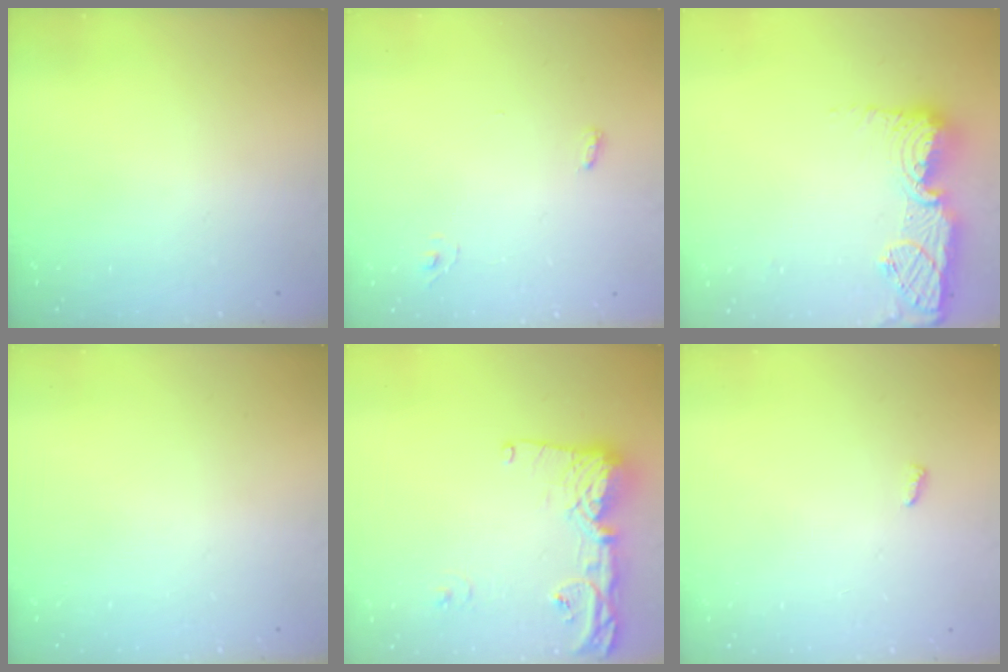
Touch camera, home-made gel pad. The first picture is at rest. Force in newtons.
{"total": 4.1, "press": 3.5, "slide": 2.2}
{"total": 15.4, "press": 15.4, "slide": 1.2}
{"total": 0.0}
{"total": 14.9, "press": 14.8, "slide": 1.2}
{"total": 3.5, "press": 3.5, "slide": 0.3}